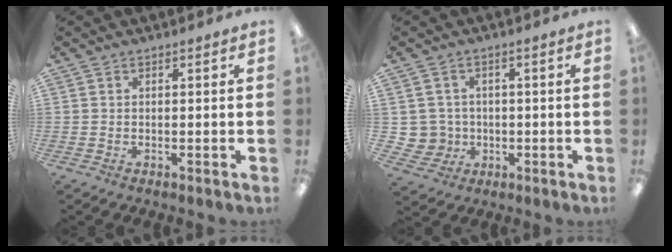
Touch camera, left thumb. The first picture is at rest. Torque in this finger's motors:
{"motor_torque": [-0.24, 0.28, -0.15, 0.08, -0.04]}